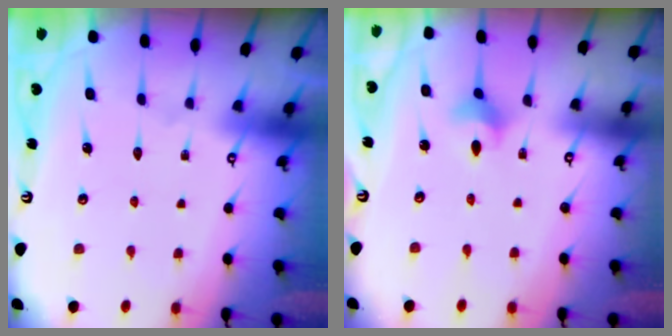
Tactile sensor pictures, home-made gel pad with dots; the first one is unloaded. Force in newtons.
{"total": 3.7, "press": 3.6, "slide": 0.6}